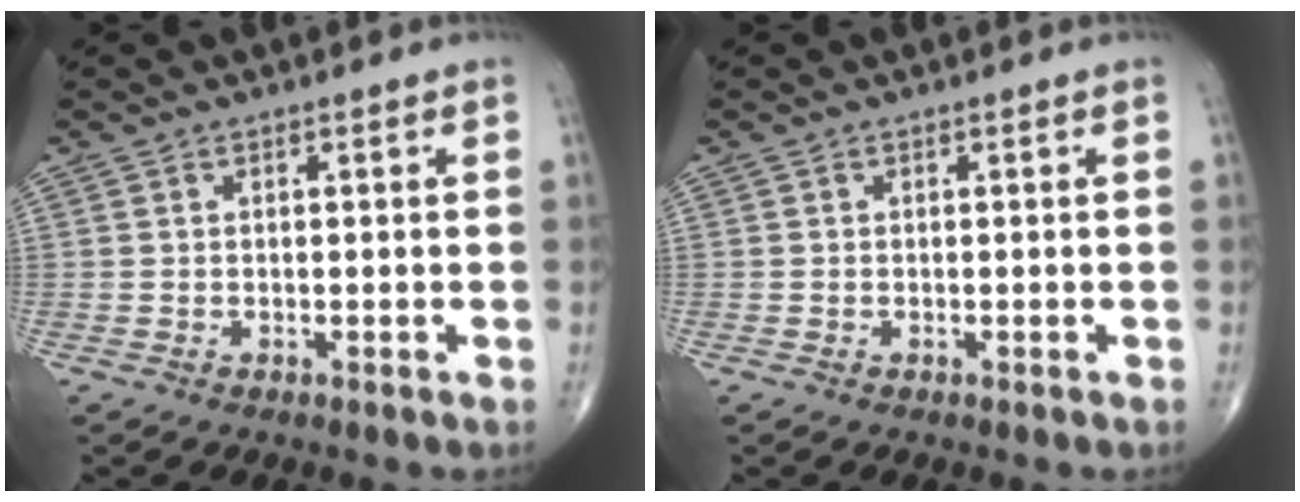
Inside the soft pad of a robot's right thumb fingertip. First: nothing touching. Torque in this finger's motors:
{"motor_torque": [-0.17, -0.05, 0.11, 0.06, -0.01]}